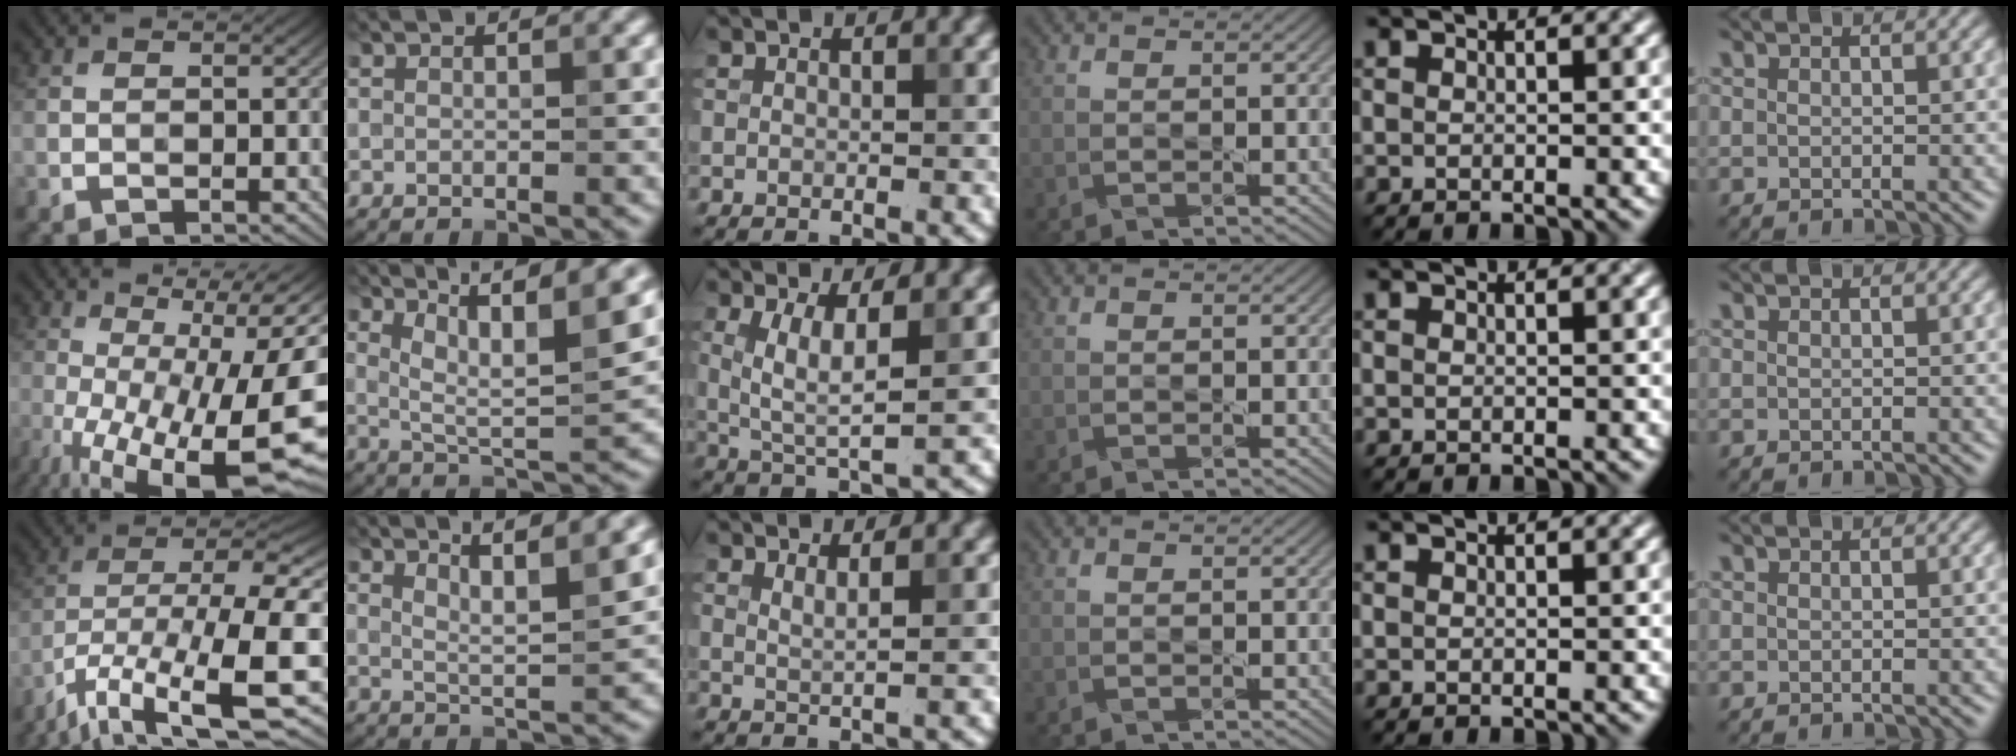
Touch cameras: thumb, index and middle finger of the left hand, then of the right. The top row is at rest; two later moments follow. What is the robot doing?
{"motion": "squeeze", "object": "bubble wrap"}